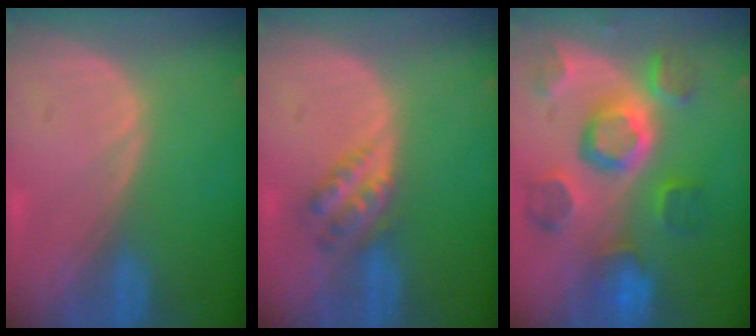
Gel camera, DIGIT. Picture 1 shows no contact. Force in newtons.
{"total": 4.5, "press": 4.0, "slide": 2.0}
{"total": 11.4, "press": 10.1, "slide": 5.3}